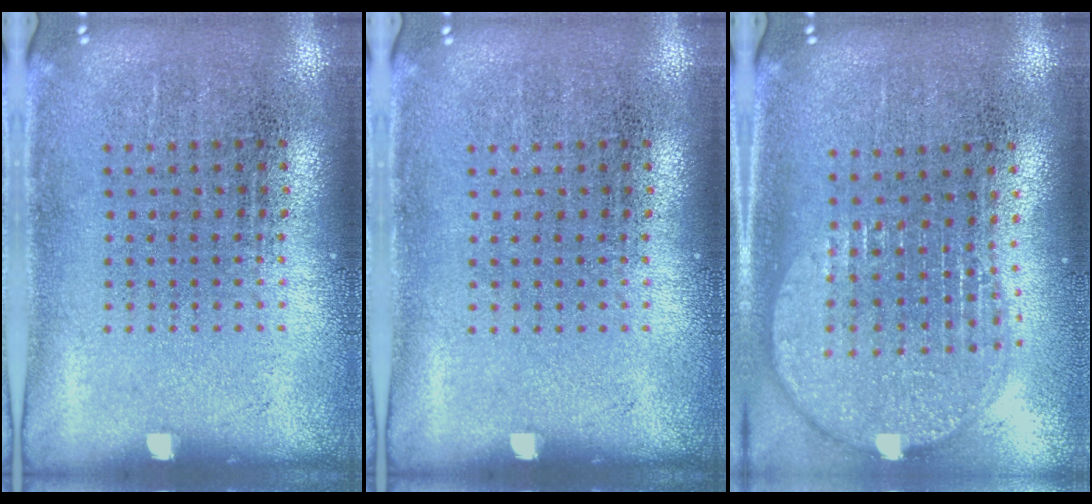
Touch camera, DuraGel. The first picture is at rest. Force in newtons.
{"total": 0.0}
{"total": 1.9, "press": 1.6, "slide": 1.1}